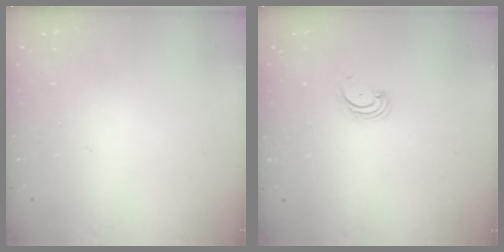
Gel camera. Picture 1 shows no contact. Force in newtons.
{"total": 2.7, "press": 2.7, "slide": 0.3}